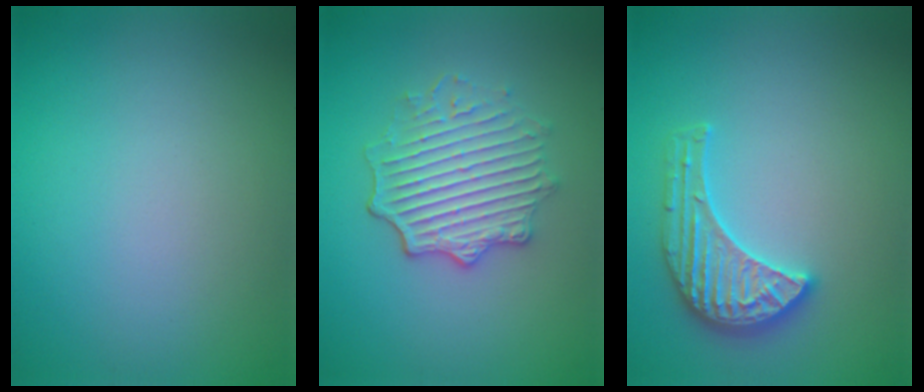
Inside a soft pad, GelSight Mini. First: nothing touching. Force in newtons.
{"total": 4.9, "press": 4.1, "slide": 2.8}
{"total": 3.7, "press": 3.7, "slide": 0.3}